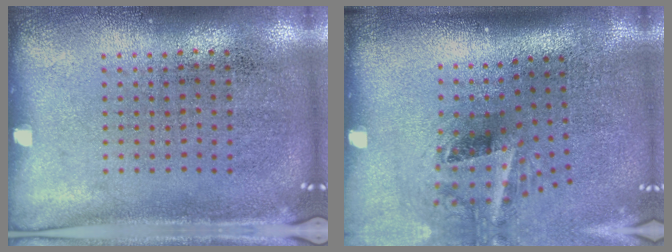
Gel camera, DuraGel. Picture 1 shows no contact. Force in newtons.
{"total": 2.0, "press": 1.2, "slide": 1.6}